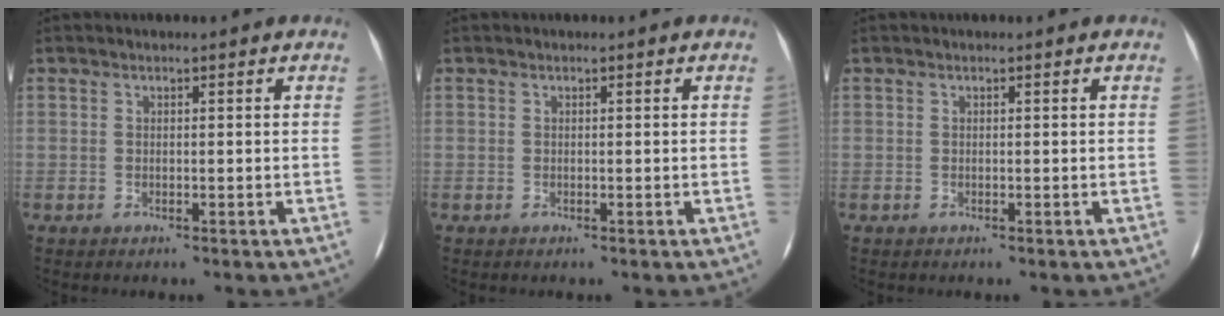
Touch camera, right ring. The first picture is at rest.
{"total": 0.0}
{"total": 0.0}